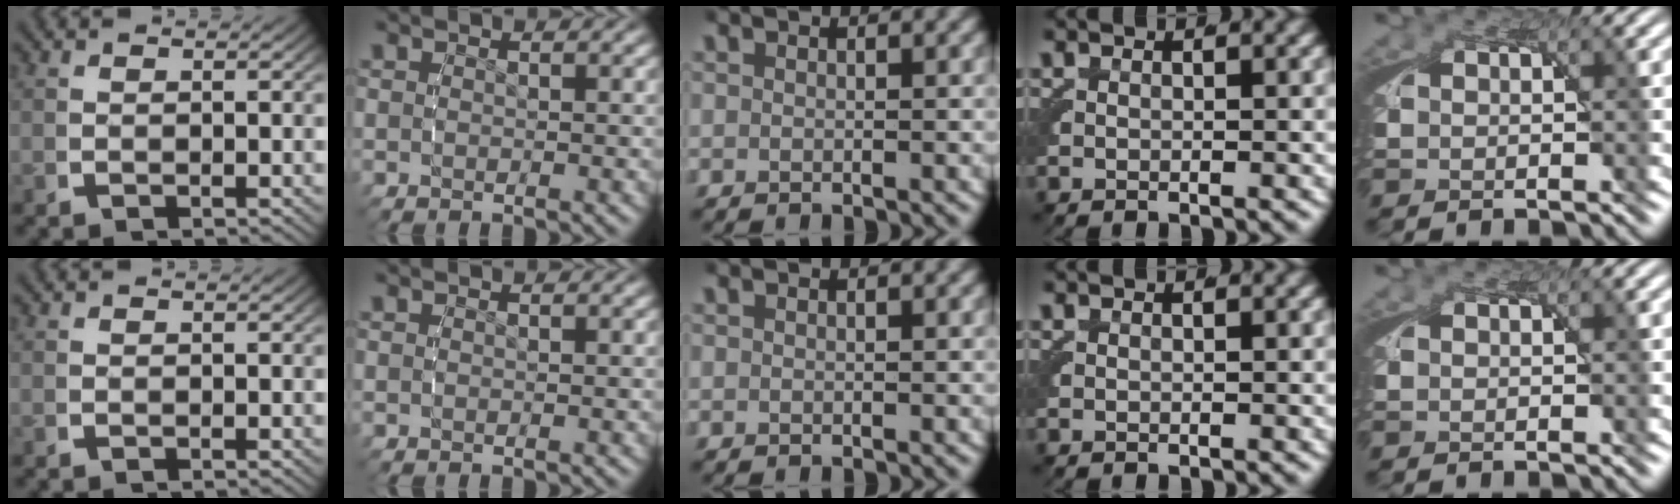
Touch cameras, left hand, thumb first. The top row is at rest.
{}